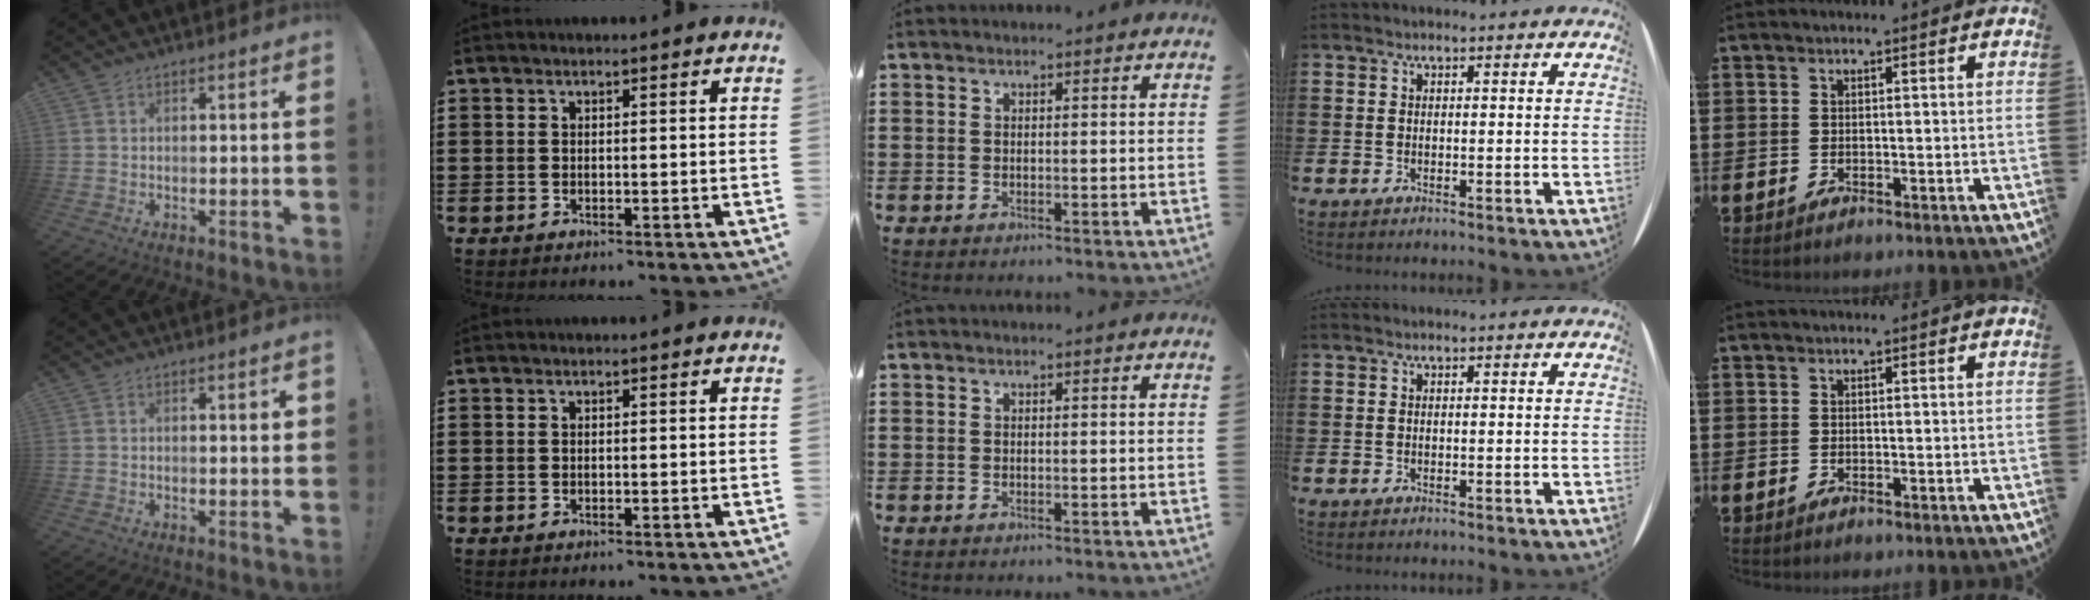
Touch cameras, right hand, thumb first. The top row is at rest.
{"thumb": {"total": 1.2, "force": [0.4, 0.3, 1.1], "torque": [-0.014, -0.001, 0.004]}}